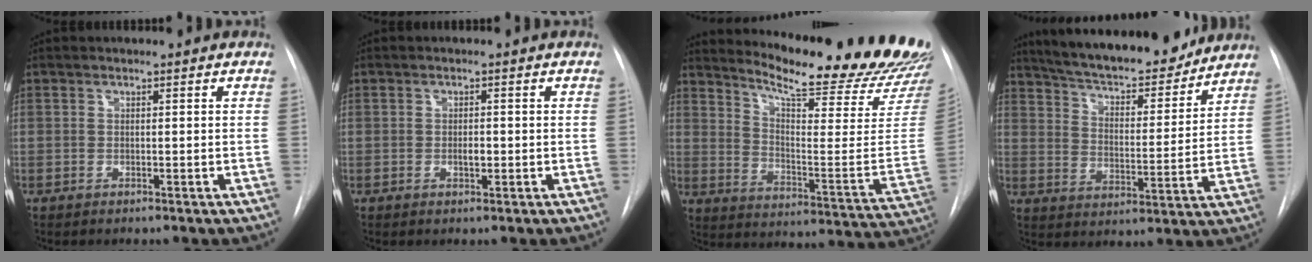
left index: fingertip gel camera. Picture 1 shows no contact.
{"total": 1.6, "force": [-1.0, 0.5, 1.1], "torque": [-0.019, -0.006, -0.015]}
{"total": 22.8, "force": [21.0, 0.7, 8.7], "torque": [-0.134, -0.127, 0.269]}
{"total": 19.3, "force": [17.1, 4.3, 8.0], "torque": [-0.130, -0.008, 0.248]}